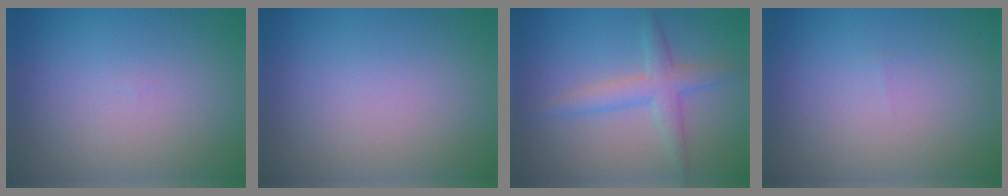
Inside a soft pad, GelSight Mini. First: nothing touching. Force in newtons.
{"total": 0.0}
{"total": 3.0, "press": 3.0, "slide": 0.1}
{"total": 0.0}